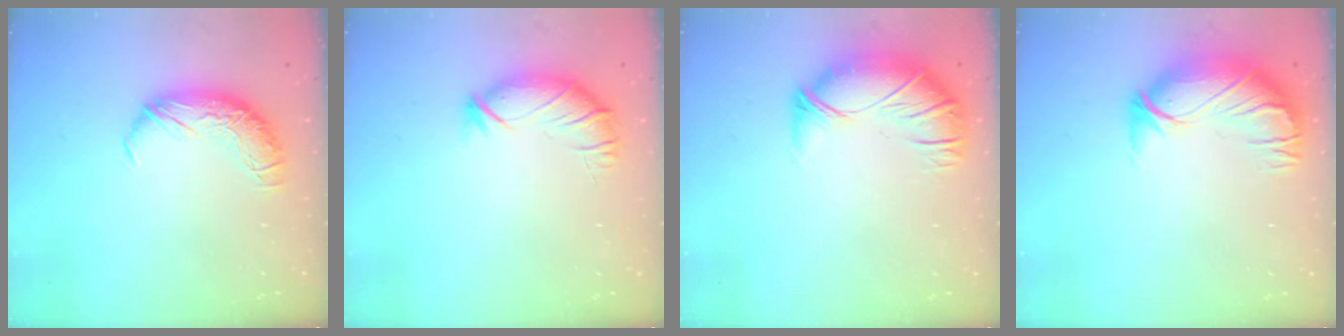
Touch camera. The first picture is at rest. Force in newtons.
{"total": 3.1, "press": 2.4, "slide": 1.9}
{"total": 2.7, "press": 1.1, "slide": 2.5}
{"total": 2.8, "press": 0.3, "slide": 2.8}